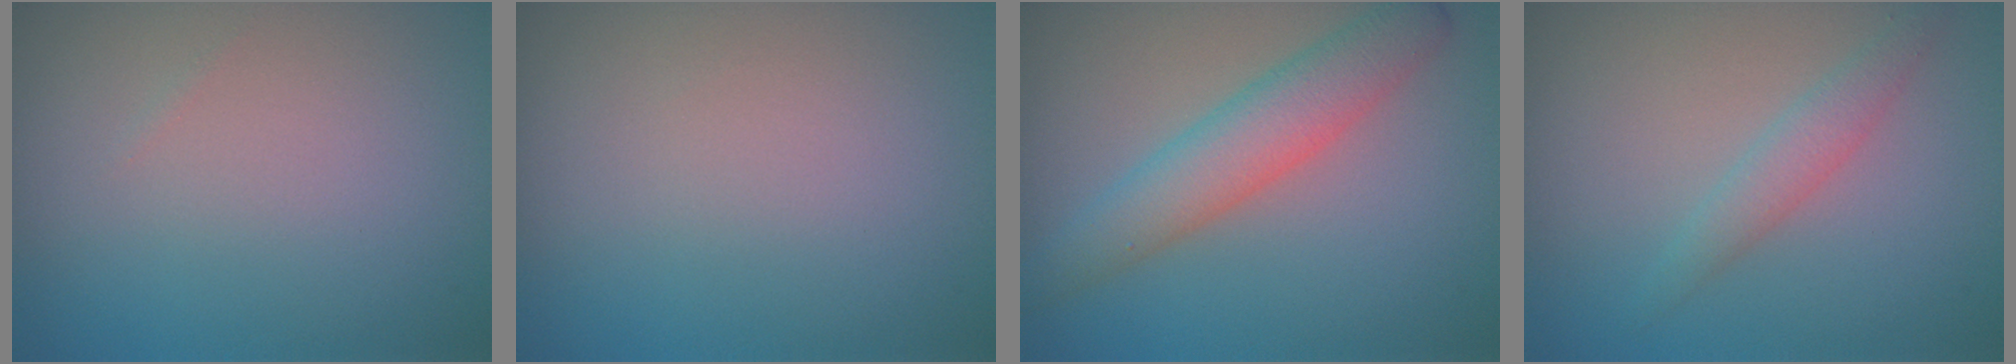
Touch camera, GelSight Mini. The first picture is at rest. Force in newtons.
{"total": 0.0}
{"total": 4.0, "press": 4.0, "slide": 0.1}
{"total": 1.7, "press": 1.7, "slide": 0.0}